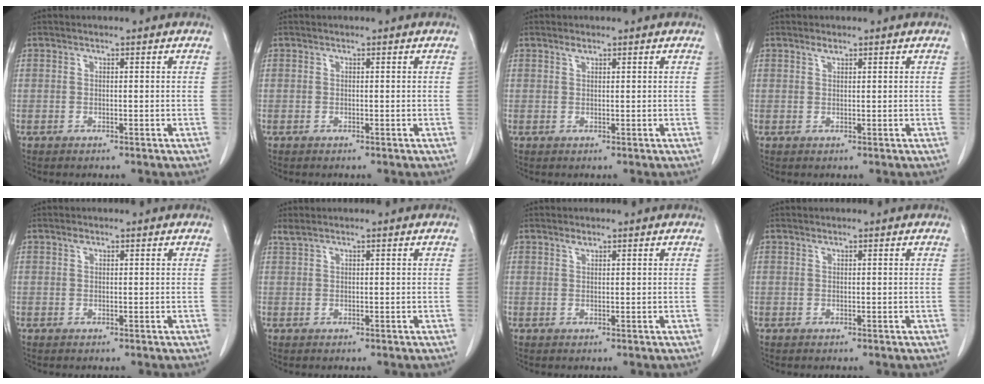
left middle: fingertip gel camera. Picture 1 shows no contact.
{"total": 0.0}
{"total": 0.7, "force": [0.6, 0.2, 0.4], "torque": [-0.013, 0.000, 0.012]}
{"total": 0.9, "force": [0.7, 0.2, 0.4], "torque": [-0.013, 0.000, 0.014]}
{"total": 0.6, "force": [0.4, 0.3, 0.3], "torque": [-0.007, 0.002, 0.006]}
{"total": 1.0, "force": [0.9, 0.0, 0.5], "torque": [-0.015, 0.012, 0.023]}
{"total": 0.7, "force": [0.6, 0.2, 0.3], "torque": [-0.011, -0.002, 0.012]}
{"total": 0.0}